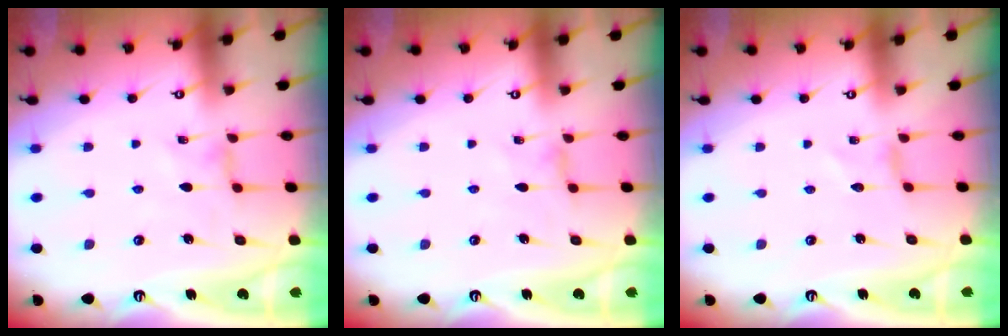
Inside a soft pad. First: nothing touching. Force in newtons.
{"total": 0.8, "press": 0.8, "slide": 0.2}
{"total": 0.0}